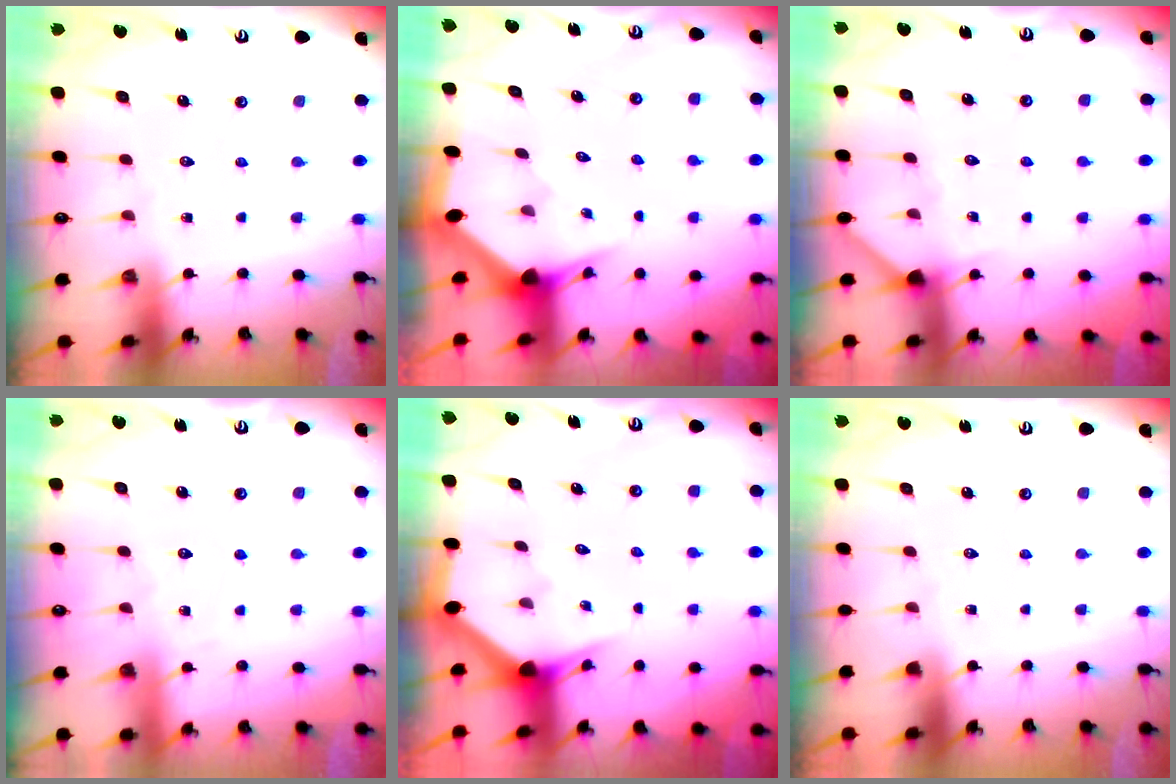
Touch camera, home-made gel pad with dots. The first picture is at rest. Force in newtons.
{"total": 2.9, "press": 2.9, "slide": 0.1}
{"total": 3.9, "press": 3.9, "slide": 0.4}
{"total": 4.5, "press": 4.4, "slide": 0.7}
{"total": 2.8, "press": 2.8, "slide": 0.1}
{"total": 0.0}